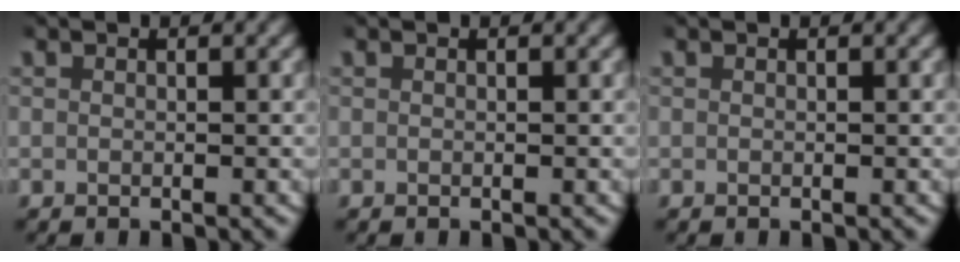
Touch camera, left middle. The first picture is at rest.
{"total": 0.0}
{"total": 0.0}